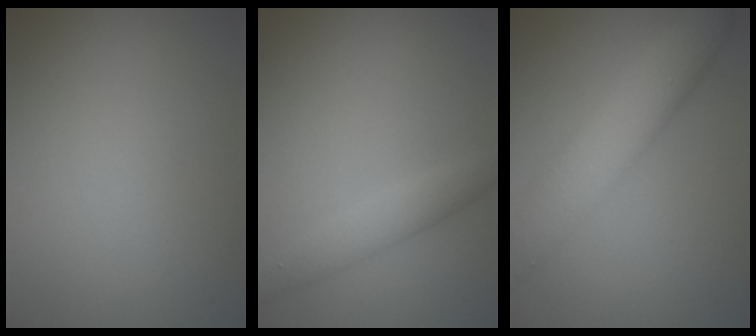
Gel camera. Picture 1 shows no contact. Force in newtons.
{"total": 2.5, "press": 2.5, "slide": 0.0}
{"total": 6.8, "press": 6.8, "slide": 0.3}